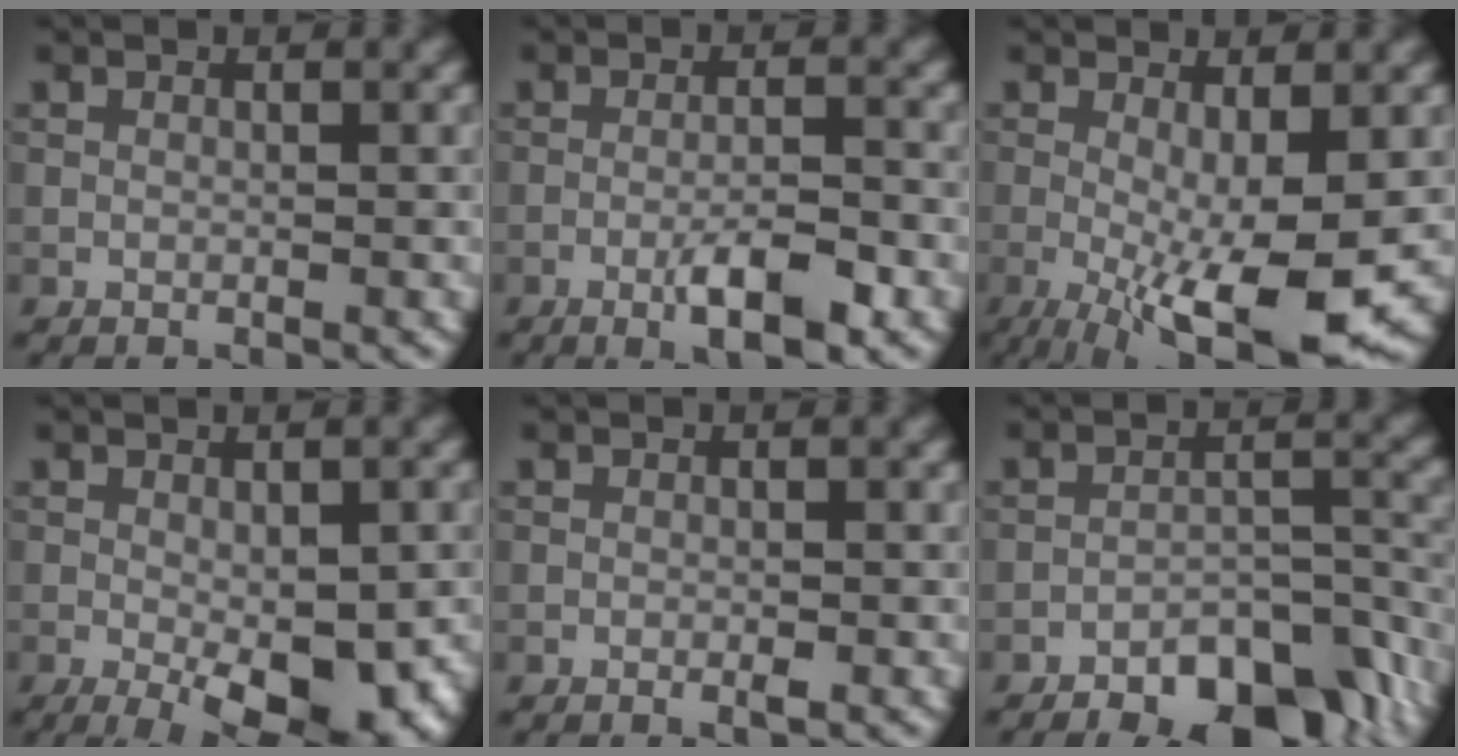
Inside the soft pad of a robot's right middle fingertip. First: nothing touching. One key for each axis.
{"total": 4.4, "fx": -2.1, "fy": 0.8, "fz": 3.8, "tx": -0.066, "ty": 0.001, "tz": -0.036}
{"total": 9.9, "fx": -2.3, "fy": 2.4, "fz": 9.3, "tx": -0.163, "ty": -0.025, "tz": -0.029}
{"total": 8.9, "fx": -2.7, "fy": 3.5, "fz": 7.6, "tx": -0.121, "ty": -0.027, "tz": -0.023}
{"total": 0.7, "fx": -0.3, "fy": 0.2, "fz": 0.6, "tx": -0.010, "ty": 0.000, "tz": -0.003}
{"total": 8.8, "fx": -6.3, "fy": 3.6, "fz": 5.1, "tx": -0.061, "ty": 0.005, "tz": -0.098}